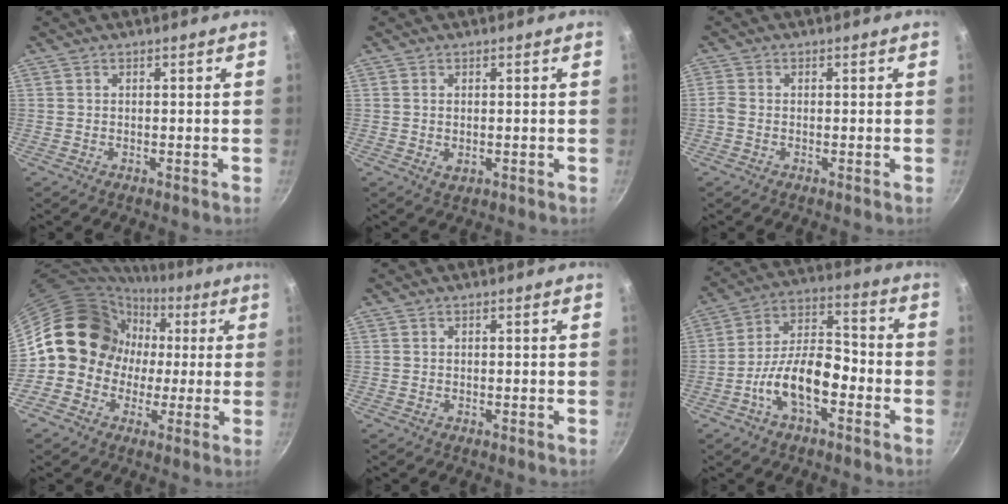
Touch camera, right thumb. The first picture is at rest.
{"total": 1.7, "force": [-0.1, 1.0, 1.4], "torque": [-0.022, -0.004, 0.000]}
{"total": 1.7, "force": [-0.6, 1.2, 1.0], "torque": [-0.024, 0.004, -0.017]}
{"total": 13.8, "force": [0.4, 12.8, 5.2], "torque": [-0.026, 0.027, -0.008]}
{"total": 0.0}
{"total": 14.2, "force": [-5.9, 6.9, 10.9], "torque": [-0.165, 0.057, -0.118]}